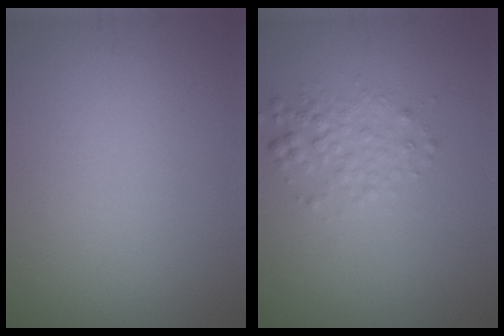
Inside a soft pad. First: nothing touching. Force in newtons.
{"total": 2.1, "press": 2.1, "slide": 0.1}